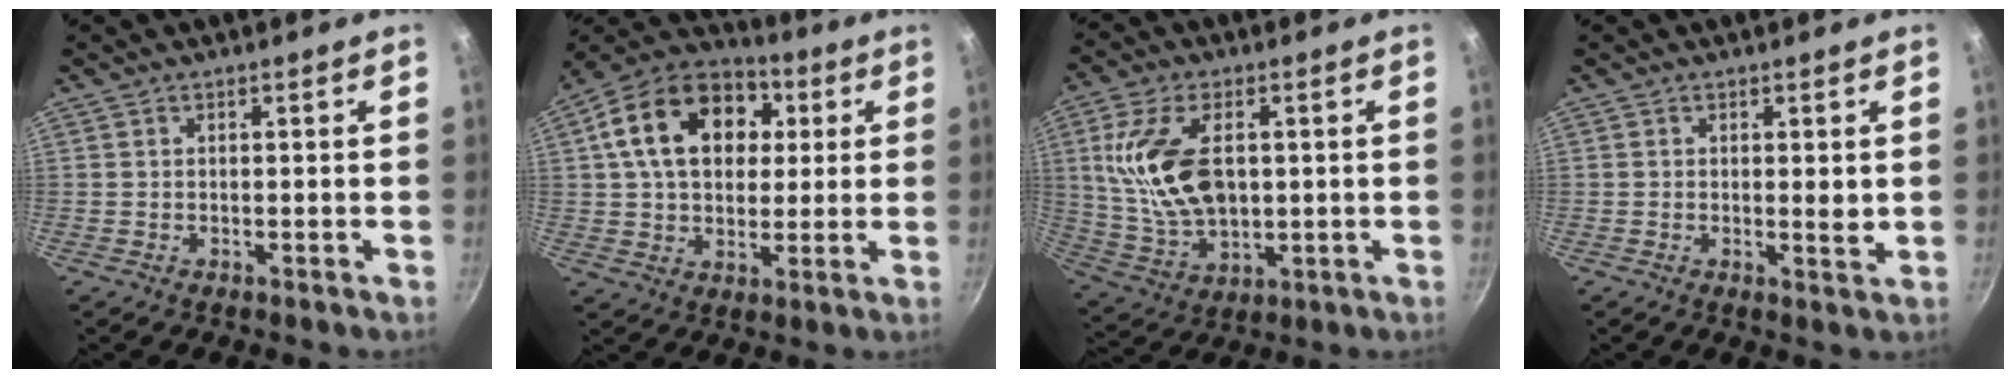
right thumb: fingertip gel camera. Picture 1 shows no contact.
{"total": 19.8, "force": [5.0, 14.0, 13.0], "torque": [-0.200, 0.021, 0.071]}
{"total": 15.8, "force": [2.4, 9.2, 12.6], "torque": [-0.225, -0.009, 0.056]}
{"total": 2.1, "force": [0.3, 0.6, 2.0], "torque": [-0.033, -0.005, 0.005]}